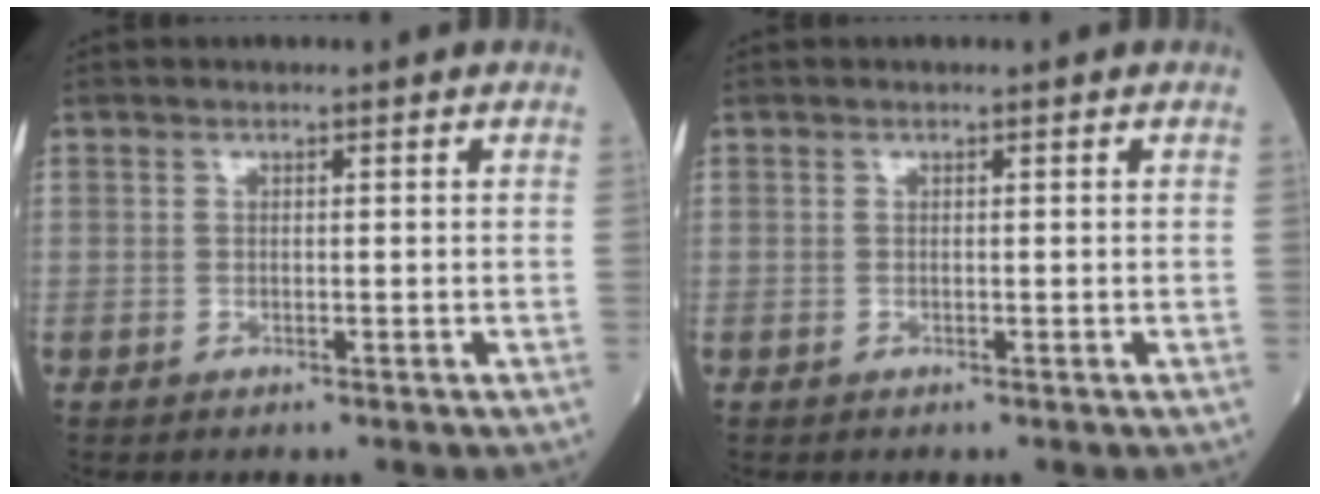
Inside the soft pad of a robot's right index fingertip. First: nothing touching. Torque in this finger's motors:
{"motor_torque": [-0.15, 0.02, 0.00, 0.01]}